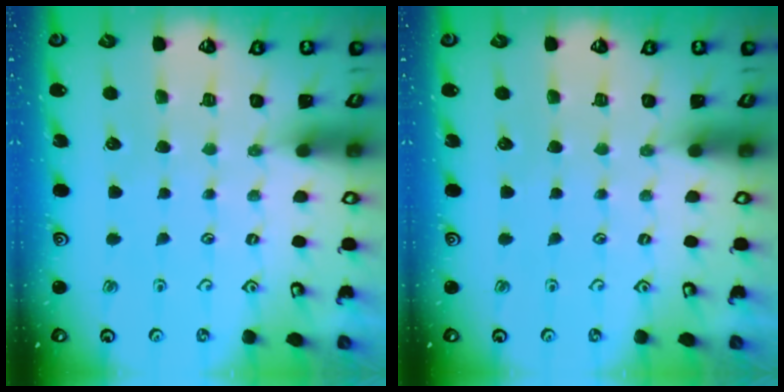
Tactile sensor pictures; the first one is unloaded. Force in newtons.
{"total": 0.0}